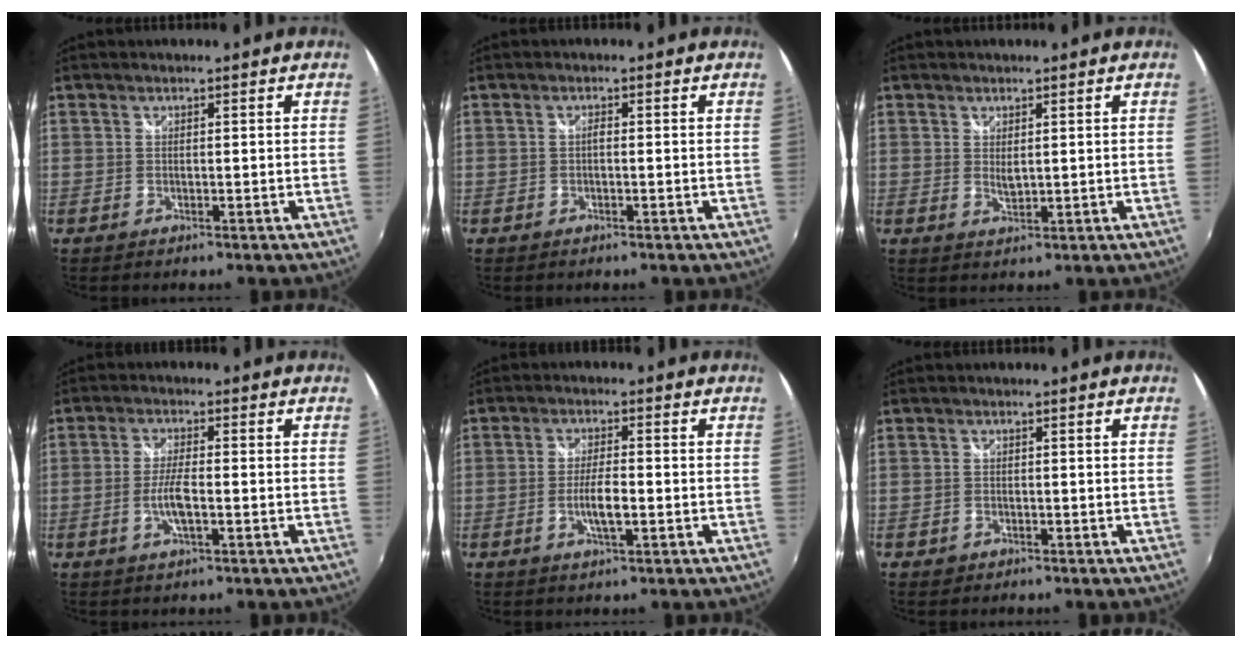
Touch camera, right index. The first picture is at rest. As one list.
[{"total": 0.7, "force": [-0.2, 0.3, 0.7], "torque": [-0.013, 0.003, -0.006]}, {"total": 1.9, "force": [0.5, 1.0, 1.5], "torque": [-0.025, -0.004, 0.009]}, {"total": 4.9, "force": [-1.5, 0.9, 4.5], "torque": [-0.094, -0.003, -0.029]}, {"total": 4.8, "force": [-1.5, 1.0, 4.4], "torque": [-0.089, -0.002, -0.026]}, {"total": 1.7, "force": [-0.9, 1.4, 0.5], "torque": [-0.013, -0.002, -0.014]}]